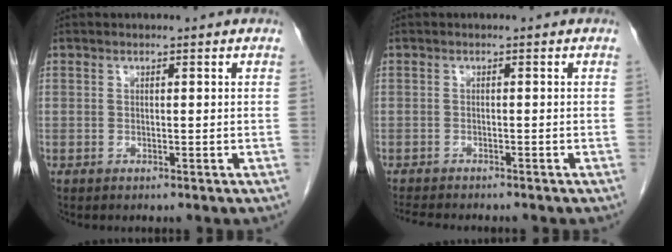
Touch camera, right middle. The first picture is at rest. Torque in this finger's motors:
{"motor_torque": [0.03, -0.02, -0.01, 0.00]}